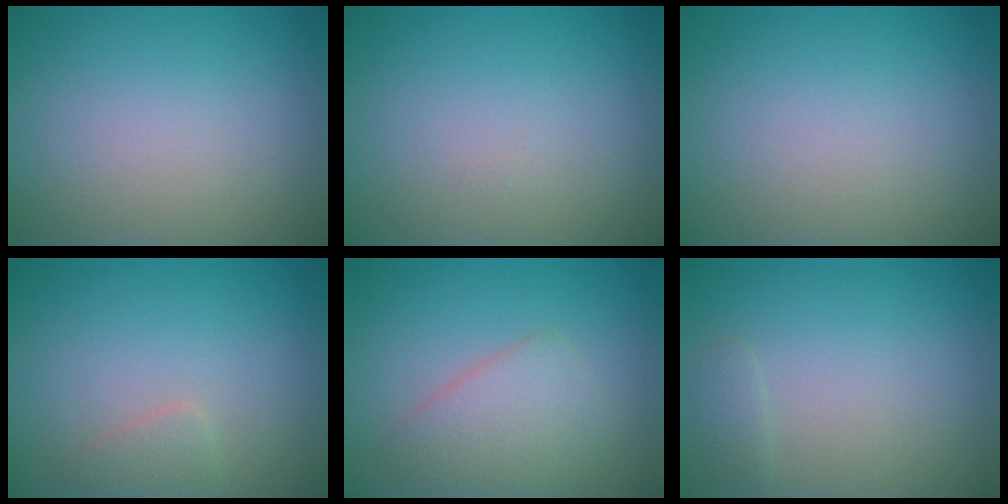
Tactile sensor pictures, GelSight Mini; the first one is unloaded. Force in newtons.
{"total": 0.0}
{"total": 0.0}
{"total": 1.2, "press": 1.2, "slide": 0.1}
{"total": 3.4, "press": 3.4, "slide": 0.0}
{"total": 0.9, "press": 0.9, "slide": 0.0}